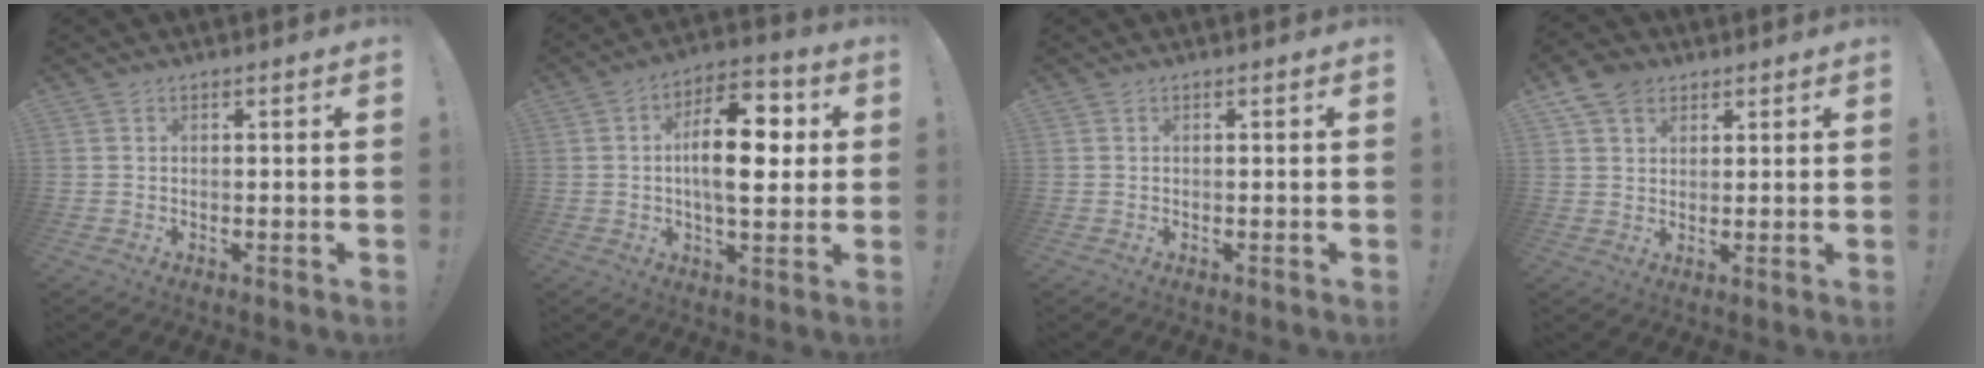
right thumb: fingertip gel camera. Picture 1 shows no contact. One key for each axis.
{"total": 16.0, "fx": 1.1, "fy": 7.6, "fz": 14.1, "tx": -0.214, "ty": 0.006, "tz": 0.012}
{"total": 0.0}
{"total": 6.9, "fx": 3.8, "fy": 5.1, "fz": 2.7, "tx": -0.046, "ty": -0.010, "tz": 0.075}